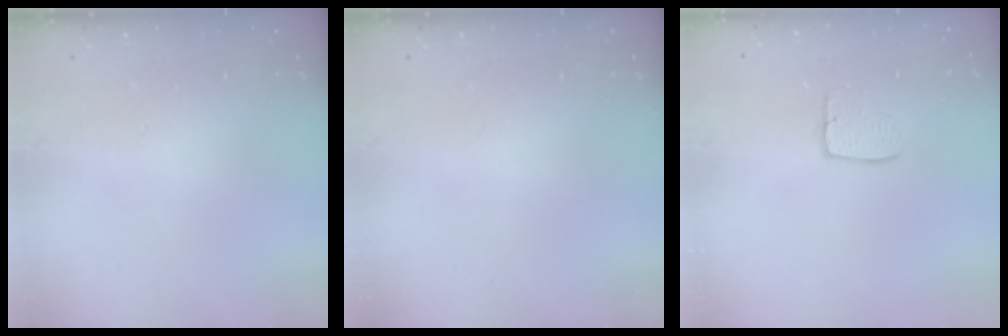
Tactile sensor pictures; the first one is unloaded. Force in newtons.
{"total": 0.0}
{"total": 5.9, "press": 5.9, "slide": 0.3}